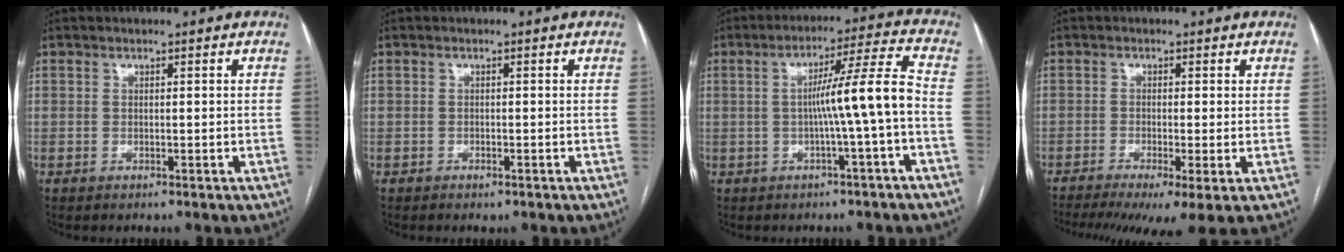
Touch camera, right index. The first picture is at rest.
{"total": 0.9, "force": [-0.6, 0.5, 0.5], "torque": [-0.010, -0.001, -0.004]}
{"total": 8.8, "force": [-1.4, -1.5, 8.6], "torque": [-0.134, 0.019, -0.019]}
{"total": 9.7, "force": [-6.1, 1.1, 7.5], "torque": [-0.115, -0.015, -0.097]}